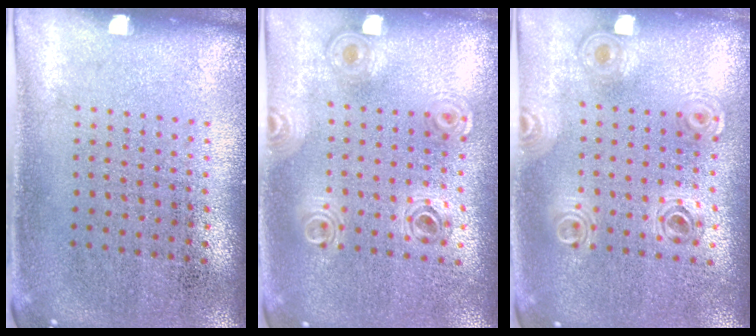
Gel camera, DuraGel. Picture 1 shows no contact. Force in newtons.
{"total": 0.5, "press": 0.5, "slide": 0.1}
{"total": 0.5, "press": 0.5, "slide": 0.1}